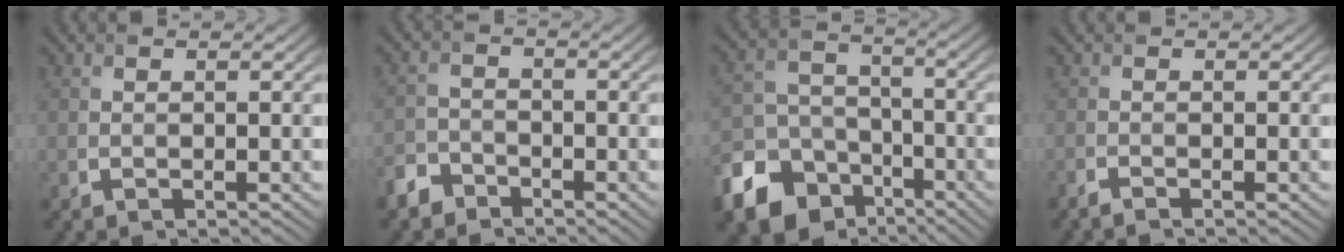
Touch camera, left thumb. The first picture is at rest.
{"total": 3.6, "force": [-2.9, 1.9, 0.9], "torque": [-0.018, 0.000, -0.071]}
{"total": 13.5, "force": [-7.8, 9.5, 5.5], "torque": [-0.164, -0.037, -0.137]}
{"total": 1.0, "force": [-1.0, 0.1, 0.4], "torque": [-0.010, -0.006, -0.024]}